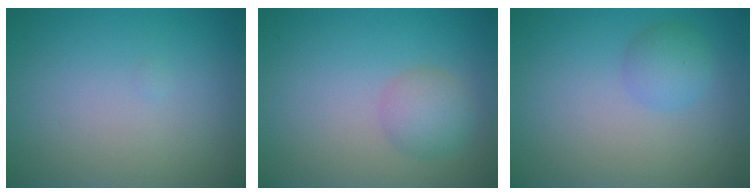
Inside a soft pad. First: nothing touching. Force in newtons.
{"total": 2.5, "press": 2.5, "slide": 0.1}
{"total": 2.0, "press": 2.0, "slide": 0.1}